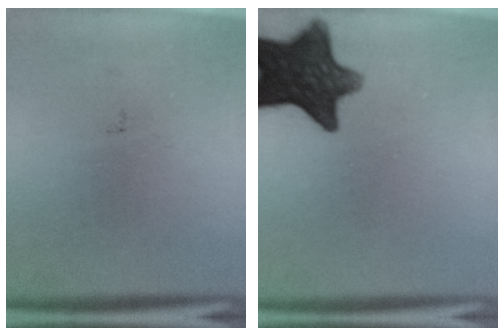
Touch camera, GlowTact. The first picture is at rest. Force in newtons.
{"total": 12.8}